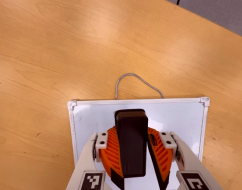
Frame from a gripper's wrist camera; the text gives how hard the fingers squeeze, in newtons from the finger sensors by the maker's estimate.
{"total": 9.3, "left": 9.4, "right": 9.2}